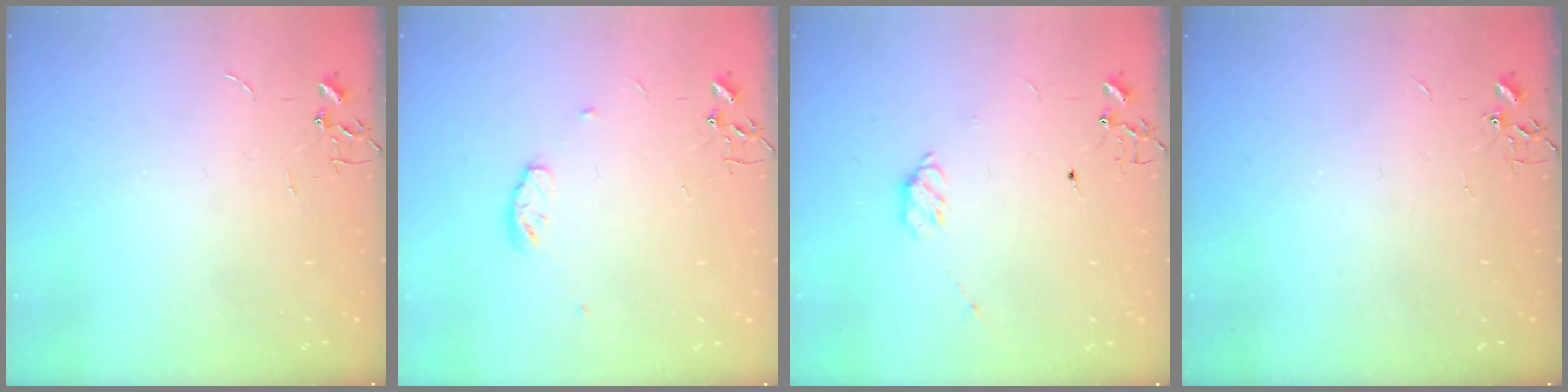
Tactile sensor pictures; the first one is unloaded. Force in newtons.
{"total": 6.5, "press": 6.5, "slide": 0.8}
{"total": 6.1, "press": 6.0, "slide": 1.0}
{"total": 2.3, "press": 2.3, "slide": 0.4}